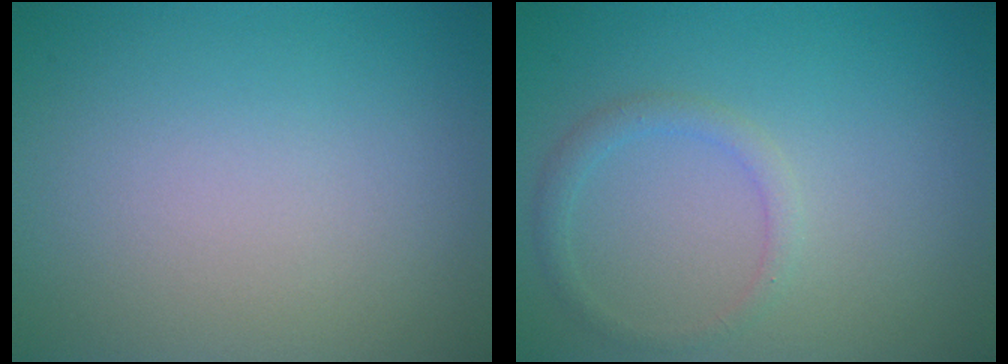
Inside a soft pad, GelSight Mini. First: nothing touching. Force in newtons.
{"total": 1.5, "press": 1.5, "slide": 0.1}